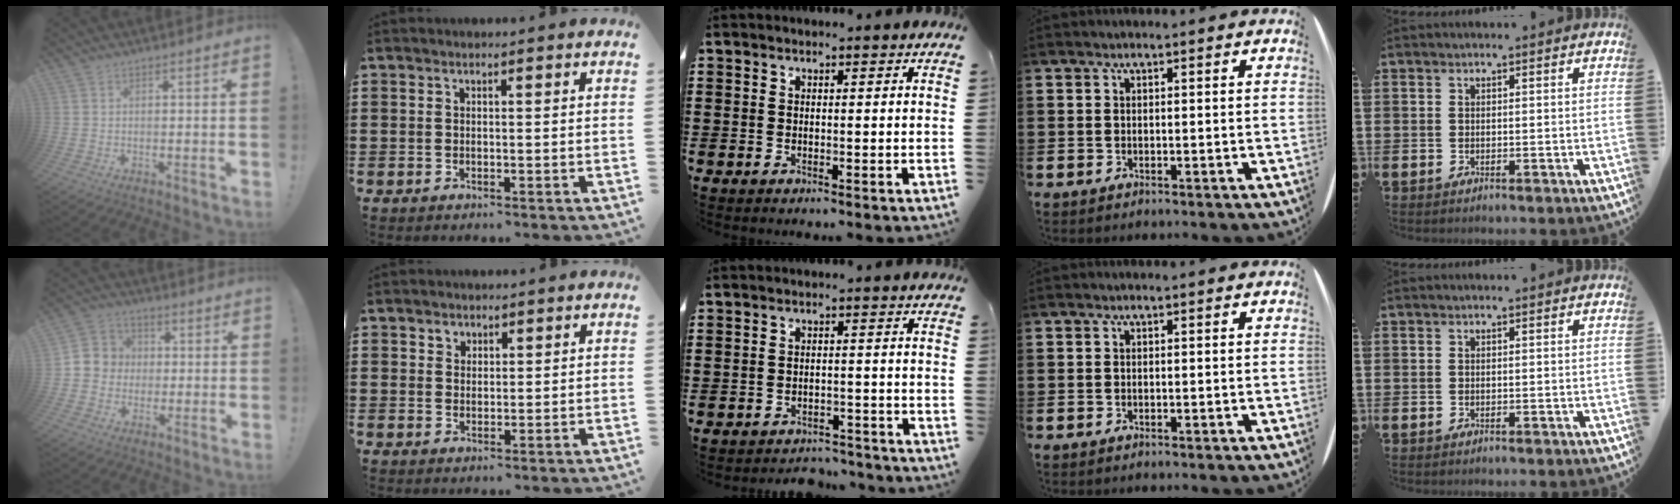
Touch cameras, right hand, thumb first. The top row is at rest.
{"thumb": {"total": 7.3, "force": [-1.0, 7.1, 1.4], "torque": [-0.016, 0.017, -0.013]}, "index": {"total": 1.6, "force": [0.9, 1.4, 0.1], "torque": [-0.008, 0.008, 0.017]}, "middle": {"total": 2.7, "force": [-2.7, 0.2, 0.0], "torque": [-0.009, -0.003, -0.057]}}